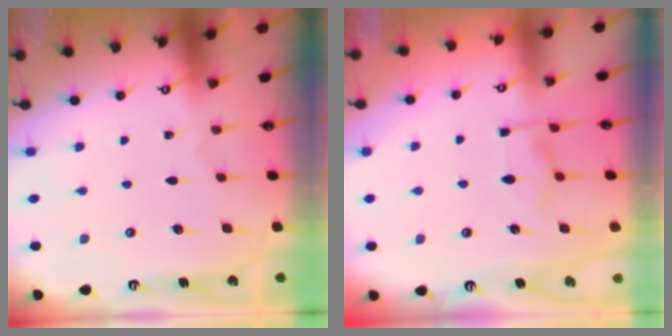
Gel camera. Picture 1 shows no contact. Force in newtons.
{"total": 5.9, "press": 5.8, "slide": 1.4}